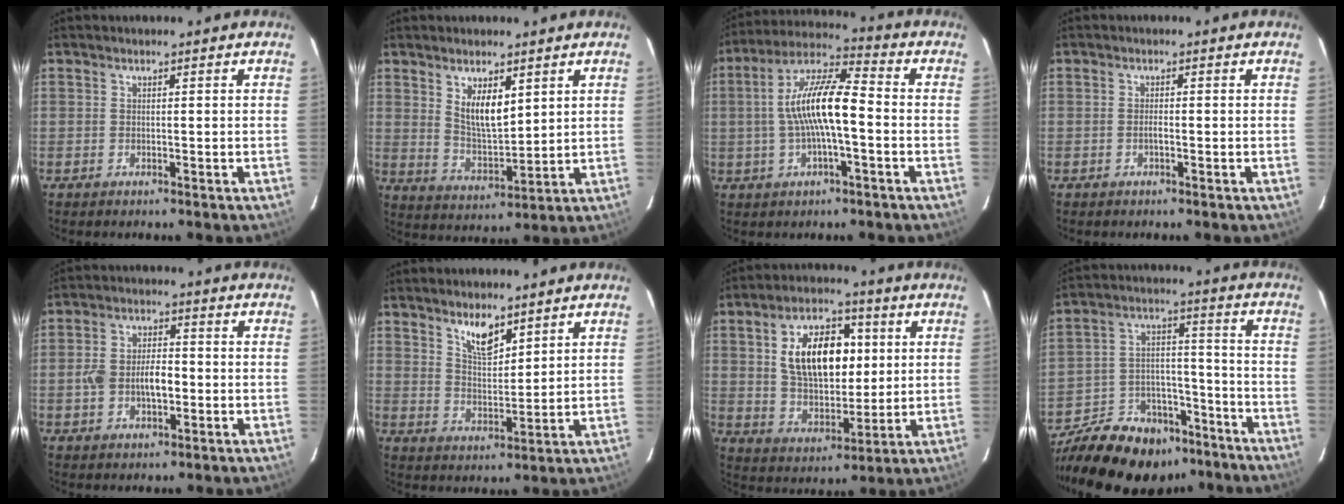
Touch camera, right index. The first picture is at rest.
{"total": 7.9, "force": [3.6, 3.3, 6.2], "torque": [-0.106, -0.008, 0.077]}
{"total": 12.6, "force": [-1.2, 3.0, 12.1], "torque": [-0.230, 0.017, -0.025]}
{"total": 1.0, "force": [-0.4, 0.2, 0.9], "torque": [-0.017, 0.003, -0.009]}
{"total": 7.4, "force": [-1.5, 4.3, 5.9], "torque": [-0.118, 0.011, -0.023]}
{"total": 6.5, "force": [4.7, 2.3, 3.9], "torque": [-0.064, -0.001, 0.089]}
{"total": 15.6, "force": [3.4, 9.0, 12.3], "torque": [-0.211, 0.020, 0.069]}
{"total": 21.8, "force": [-16.8, 10.9, 8.5], "torque": [-0.184, 0.041, -0.241]}